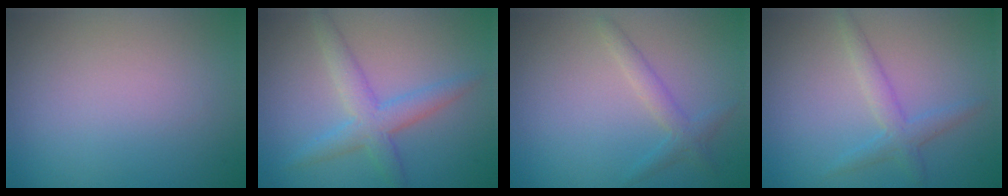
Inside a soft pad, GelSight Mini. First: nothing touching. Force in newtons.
{"total": 3.4, "press": 3.4, "slide": 0.2}
{"total": 1.7, "press": 1.7, "slide": 0.1}
{"total": 2.2, "press": 2.2, "slide": 0.1}